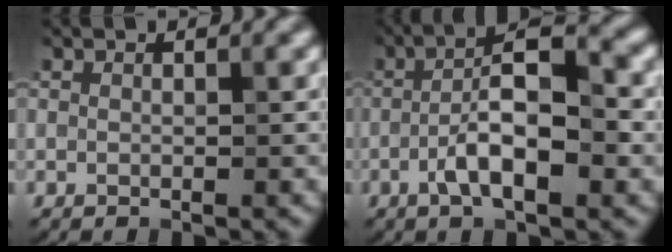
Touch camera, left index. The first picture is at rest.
{"total": 6.9, "force": [-1.8, 2.1, 6.3], "torque": [-0.107, 0.014, -0.038]}